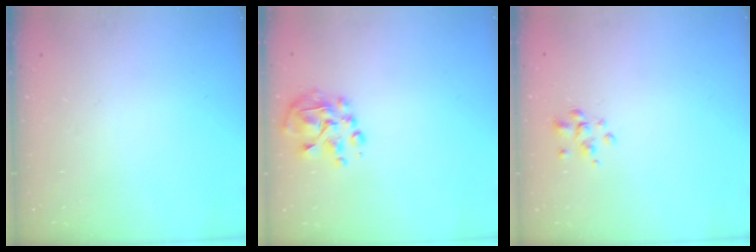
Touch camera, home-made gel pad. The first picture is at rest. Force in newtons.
{"total": 6.9, "press": 6.6, "slide": 1.9}
{"total": 1.5, "press": 1.5, "slide": 0.5}